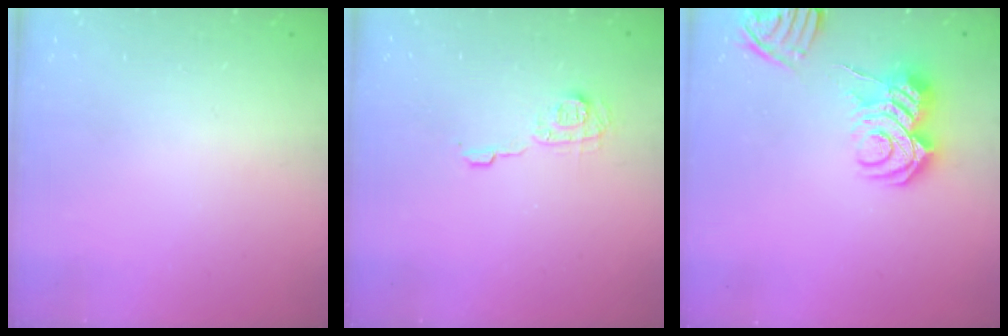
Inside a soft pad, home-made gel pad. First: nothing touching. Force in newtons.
{"total": 6.8, "press": 6.8, "slide": 0.2}
{"total": 11.2, "press": 11.2, "slide": 1.3}